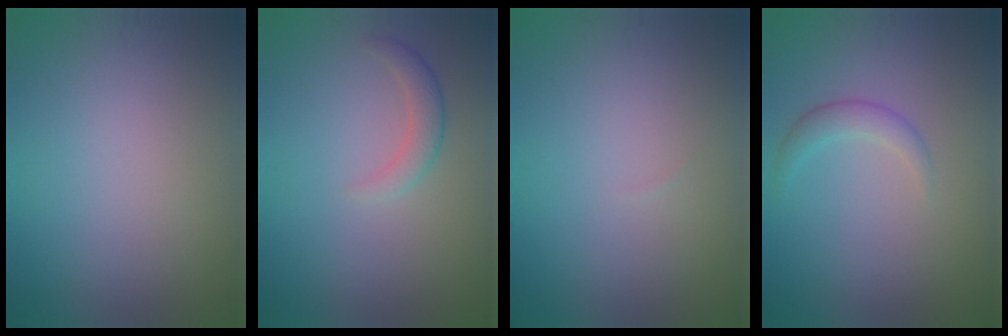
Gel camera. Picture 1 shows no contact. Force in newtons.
{"total": 1.8, "press": 1.8, "slide": 0.1}
{"total": 0.0}
{"total": 1.7, "press": 1.7, "slide": 0.1}